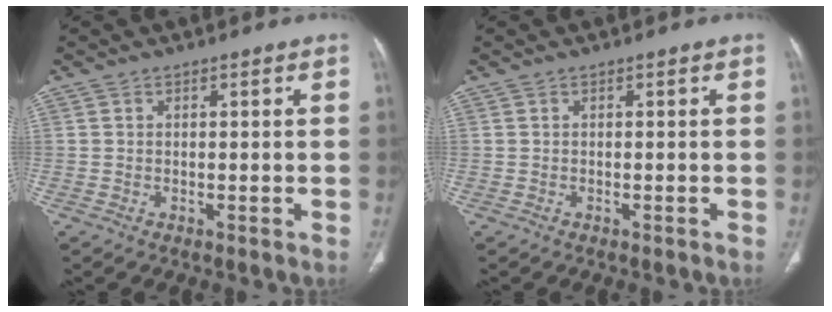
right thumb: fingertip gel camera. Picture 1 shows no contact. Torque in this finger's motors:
{"motor_torque": [0.08, 0.30, 0.16, -0.40, -0.03]}